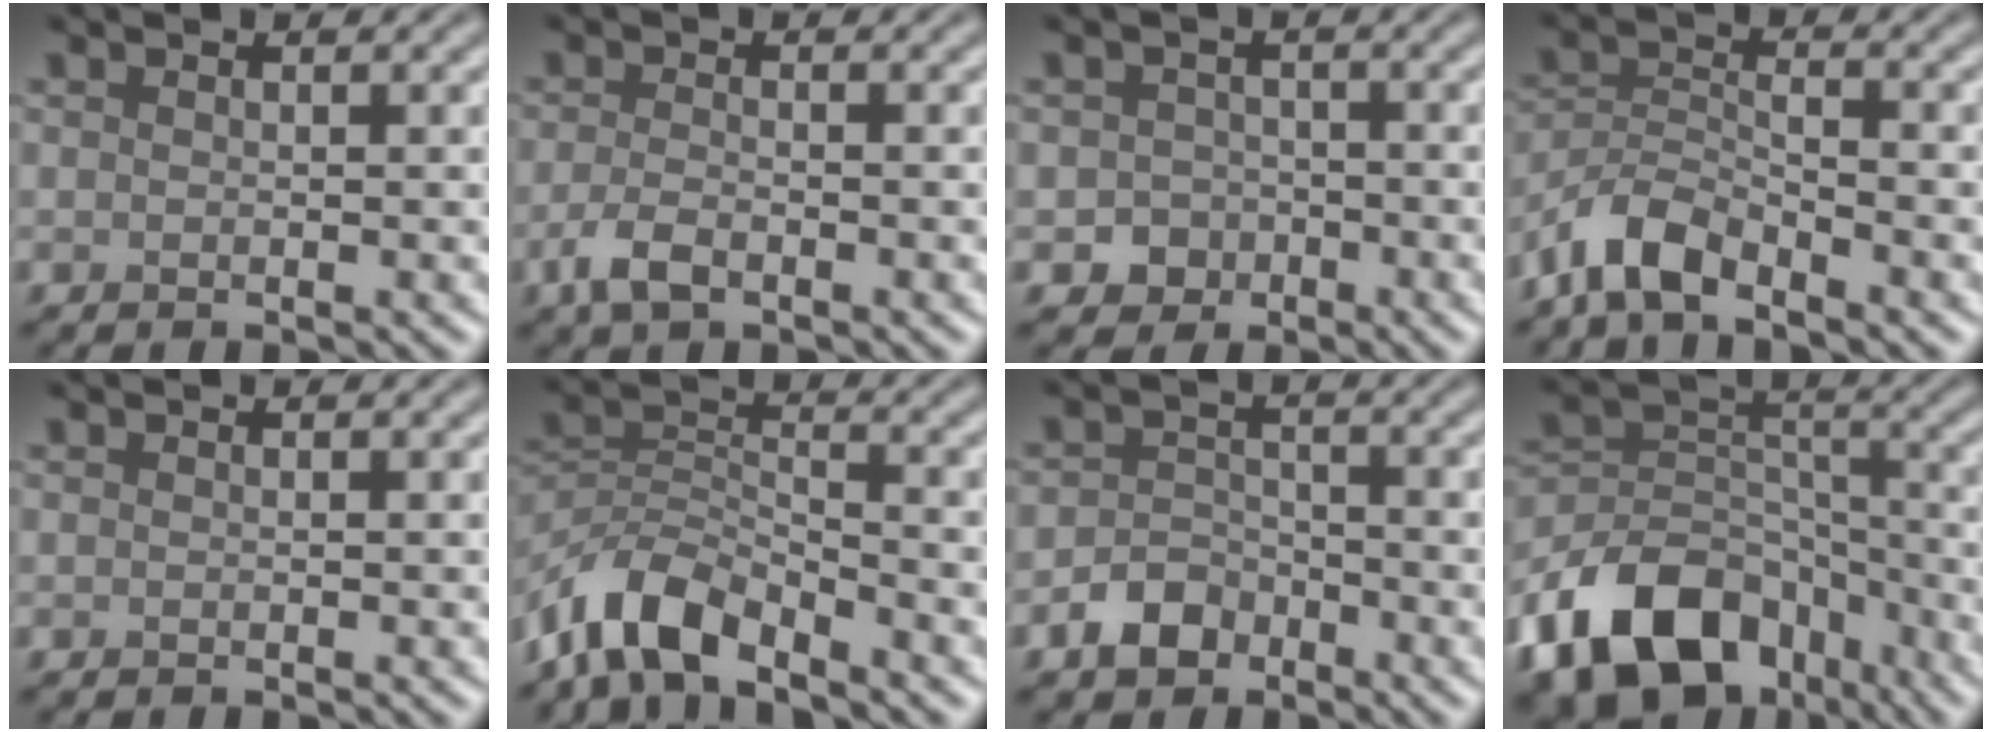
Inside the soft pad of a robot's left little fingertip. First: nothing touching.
{"total": 2.5, "force": [-1.4, 1.0, 1.8], "torque": [-0.042, -0.003, -0.033]}
{"total": 2.3, "force": [-1.0, 2.0, 0.4], "torque": [0.006, 0.002, -0.019]}
{"total": 4.3, "force": [-3.5, 1.3, 2.2], "torque": [-0.042, 0.001, -0.079]}
{"total": 0.0}
{"total": 6.2, "force": [-4.9, 2.2, 3.1], "torque": [-0.055, 0.002, -0.104]}
{"total": 2.9, "force": [-1.9, 1.9, 1.0], "torque": [-0.013, 0.007, -0.040]}
{"total": 12.9, "force": [-7.9, 8.0, 6.5], "torque": [-0.126, 0.005, -0.148]}